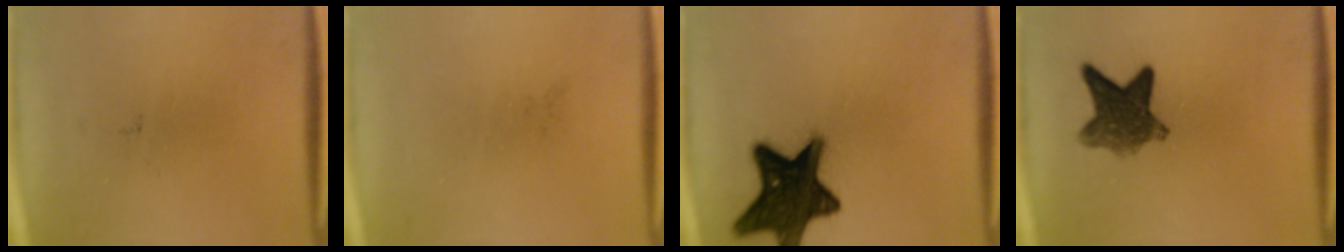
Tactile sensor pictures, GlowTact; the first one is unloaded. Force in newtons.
{"total": 0.0}
{"total": 17.5}
{"total": 7.9}